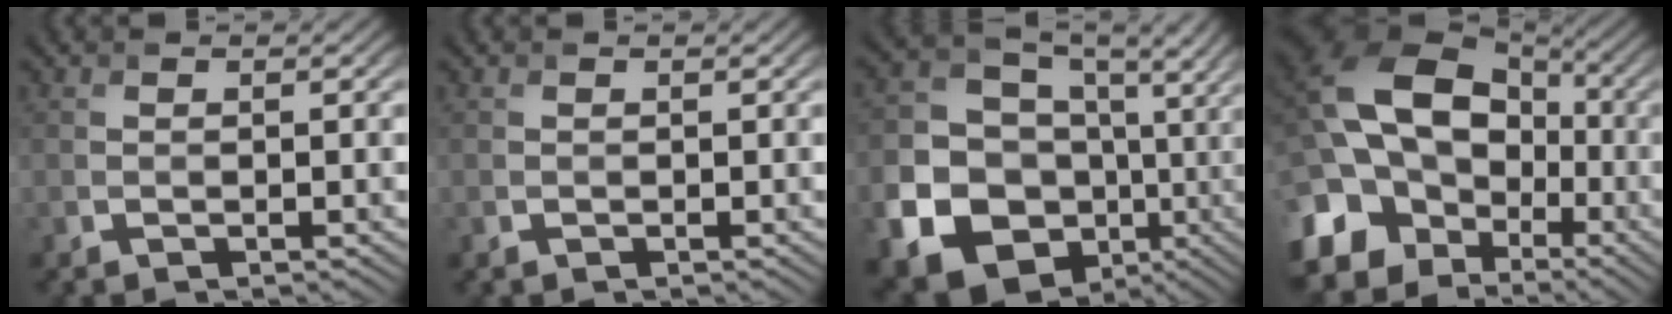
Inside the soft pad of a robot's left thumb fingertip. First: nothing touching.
{"total": 0.0}
{"total": 16.2, "force": [-4.0, 13.8, 7.4], "torque": [-0.184, -0.053, -0.063]}
{"total": 22.0, "force": [-3.2, 17.5, 12.9], "torque": [-0.280, -0.001, -0.087]}